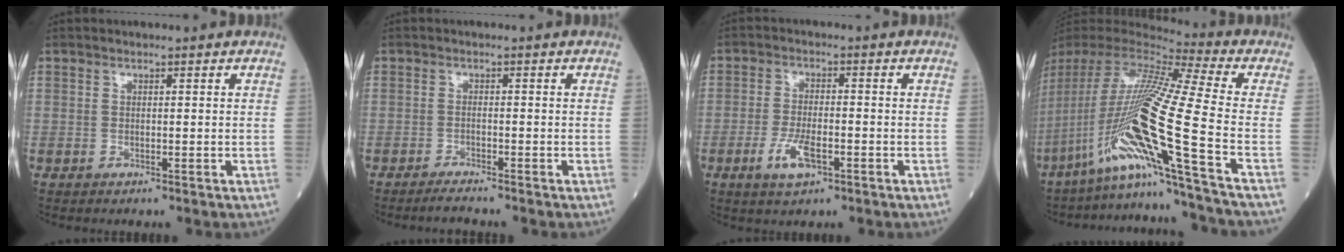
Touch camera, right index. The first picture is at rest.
{"total": 2.1, "force": [-2.0, -0.2, 0.7], "torque": [-0.016, -0.006, -0.036]}
{"total": 5.6, "force": [-2.5, 1.8, 4.7], "torque": [-0.095, -0.004, -0.043]}
{"total": 24.3, "force": [-10.5, -2.6, 21.8], "torque": [-0.430, -0.032, -0.196]}